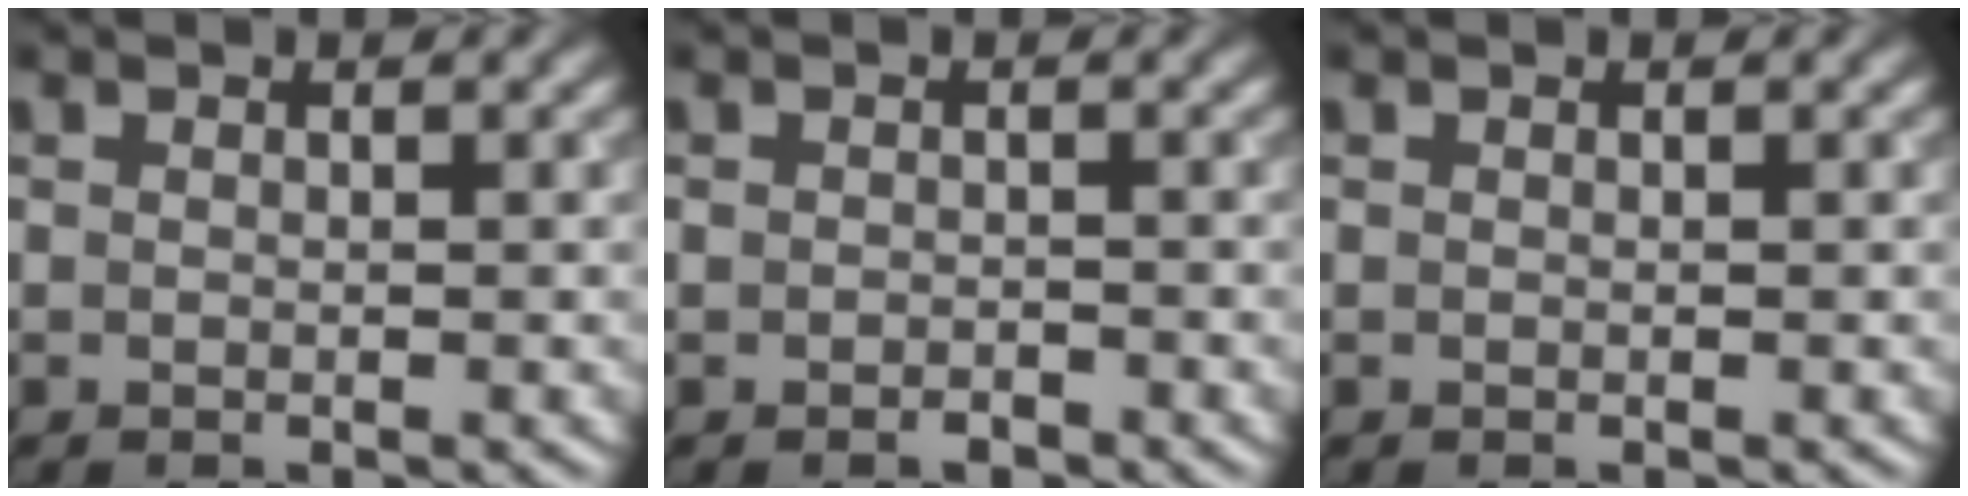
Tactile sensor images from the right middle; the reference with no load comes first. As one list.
[{"total": 0.9, "force": [-0.6, 0.5, 0.4], "torque": [-0.005, -0.001, -0.009]}, {"total": 0.0}]